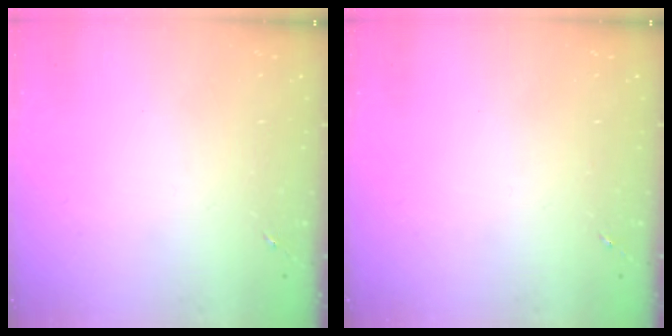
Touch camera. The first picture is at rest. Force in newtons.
{"total": 0.0}